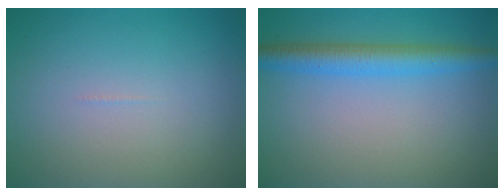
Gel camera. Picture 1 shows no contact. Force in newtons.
{"total": 3.9, "press": 3.9, "slide": 0.1}